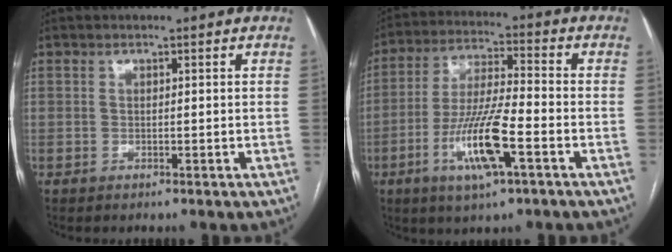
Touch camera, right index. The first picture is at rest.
{"total": 12.0, "force": [-4.7, 1.6, 10.9], "torque": [-0.217, -0.009, -0.084]}